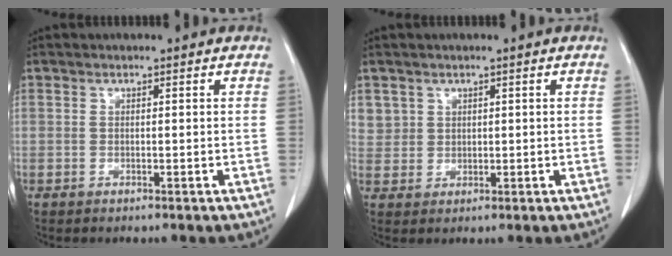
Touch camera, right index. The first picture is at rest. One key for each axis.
{"total": 3.1, "fx": 1.5, "fy": 2.7, "fz": 0.0, "tx": 0.015, "ty": 0.005, "tz": 0.027}